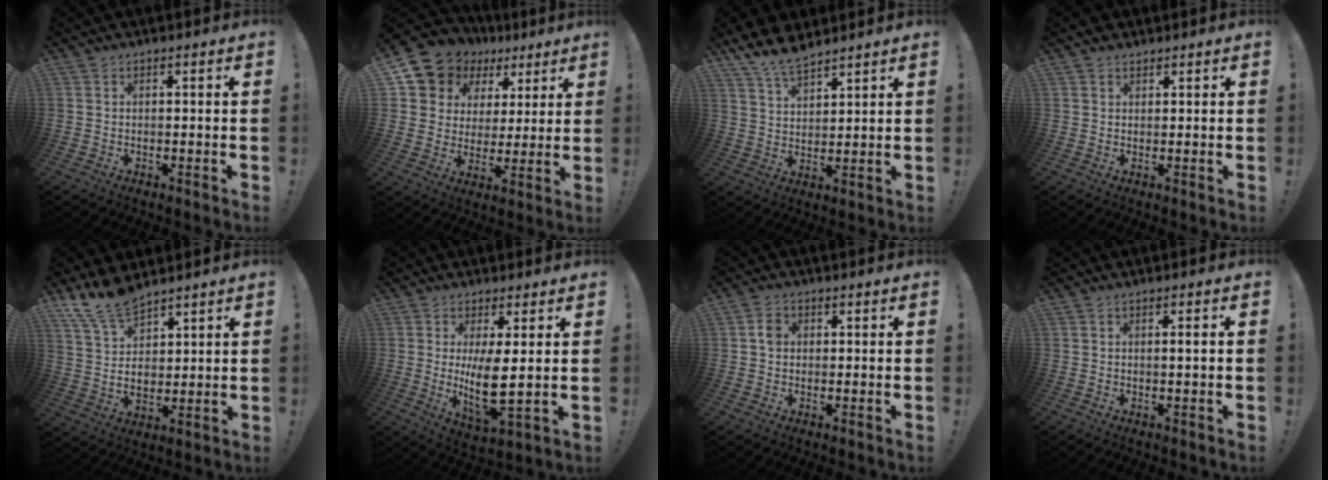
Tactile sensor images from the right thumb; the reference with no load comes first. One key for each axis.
{"total": 10.2, "fx": 6.2, "fy": 7.8, "fz": 2.0, "tx": -0.041, "ty": -0.052, "tz": 0.124}
{"total": 8.8, "fx": 7.5, "fy": 2.9, "fz": 3.5, "tx": -0.064, "ty": -0.044, "tz": 0.142}
{"total": 2.0, "fx": 1.6, "fy": 1.1, "fz": 0.3, "tx": 0.008, "ty": -0.008, "tz": 0.027}
{"total": 11.6, "fx": 9.0, "fy": 5.5, "fz": 4.9, "tx": -0.102, "ty": -0.056, "tz": 0.173}
{"total": 11.2, "fx": 0.9, "fy": 3.3, "fz": 10.7, "tx": -0.189, "ty": -0.031, "tz": 0.012}
{"total": 2.5, "fx": -0.1, "fy": 2.1, "fz": 1.5, "tx": -0.012, "ty": 0.000, "tz": -0.006}
{"total": 1.3, "fx": -0.2, "fy": -0.2, "fz": 1.3, "tx": -0.026, "ty": 0.002, "tz": -0.006}